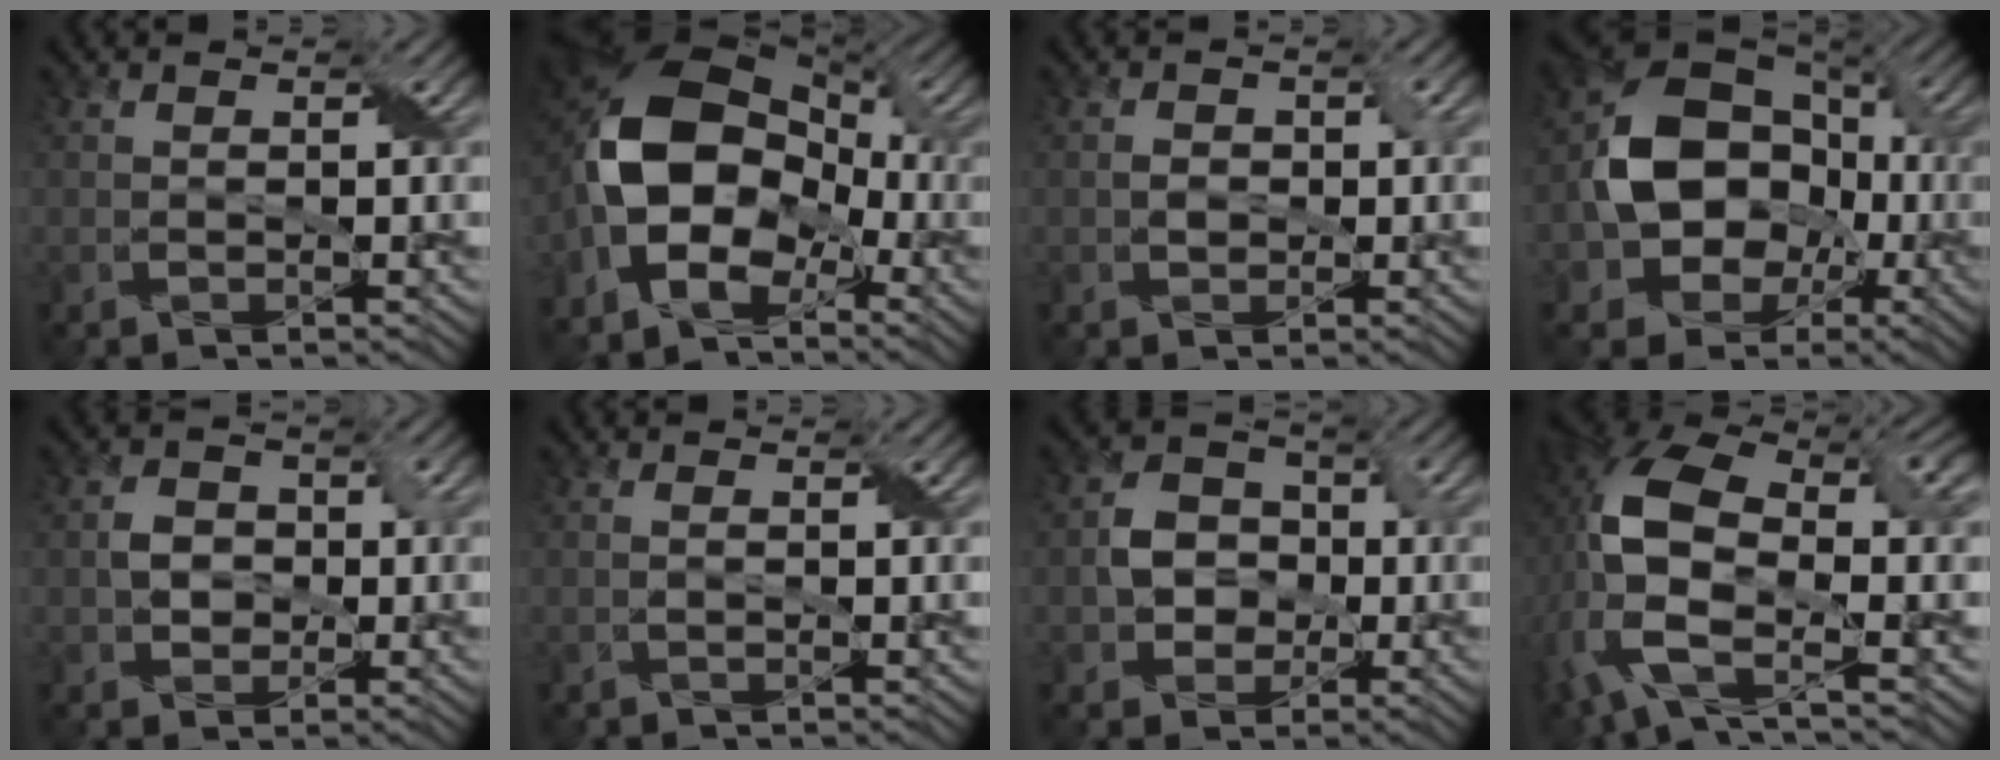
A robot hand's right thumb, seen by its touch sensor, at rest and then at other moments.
{"total": 14.4, "force": [-3.8, 9.5, 10.2], "torque": [-0.212, 0.001, -0.087]}
{"total": 1.6, "force": [-0.1, 1.4, 0.9], "torque": [-0.019, -0.001, -0.003]}
{"total": 14.2, "force": [-2.3, 11.1, 8.5], "torque": [-0.161, -0.009, -0.052]}
{"total": 2.9, "force": [-0.3, 2.6, 1.2], "torque": [-0.022, 0.000, -0.012]}
{"total": 0.5, "force": [0.1, 0.1, 0.5], "torque": [-0.011, 0.005, -0.001]}
{"total": 5.0, "force": [-0.7, 4.5, 2.1], "torque": [-0.041, 0.007, -0.023]}
{"total": 14.0, "force": [-1.0, 7.3, 11.9], "torque": [-0.262, 0.000, -0.034]}